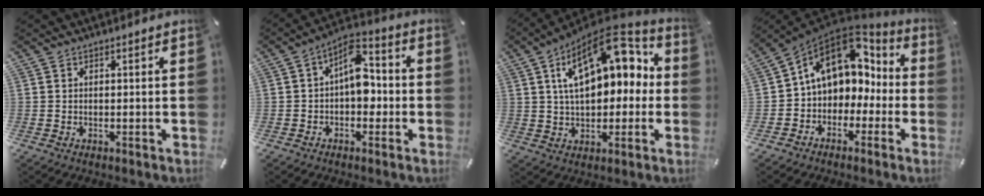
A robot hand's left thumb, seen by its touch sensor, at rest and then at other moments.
{"total": 9.6, "force": [-0.1, 6.1, 7.5], "torque": [-0.108, 0.001, -0.005]}
{"total": 18.8, "force": [6.9, 11.1, 13.5], "torque": [-0.203, -0.030, 0.121]}
{"total": 13.0, "force": [4.4, 10.0, 7.1], "torque": [-0.129, -0.014, 0.081]}